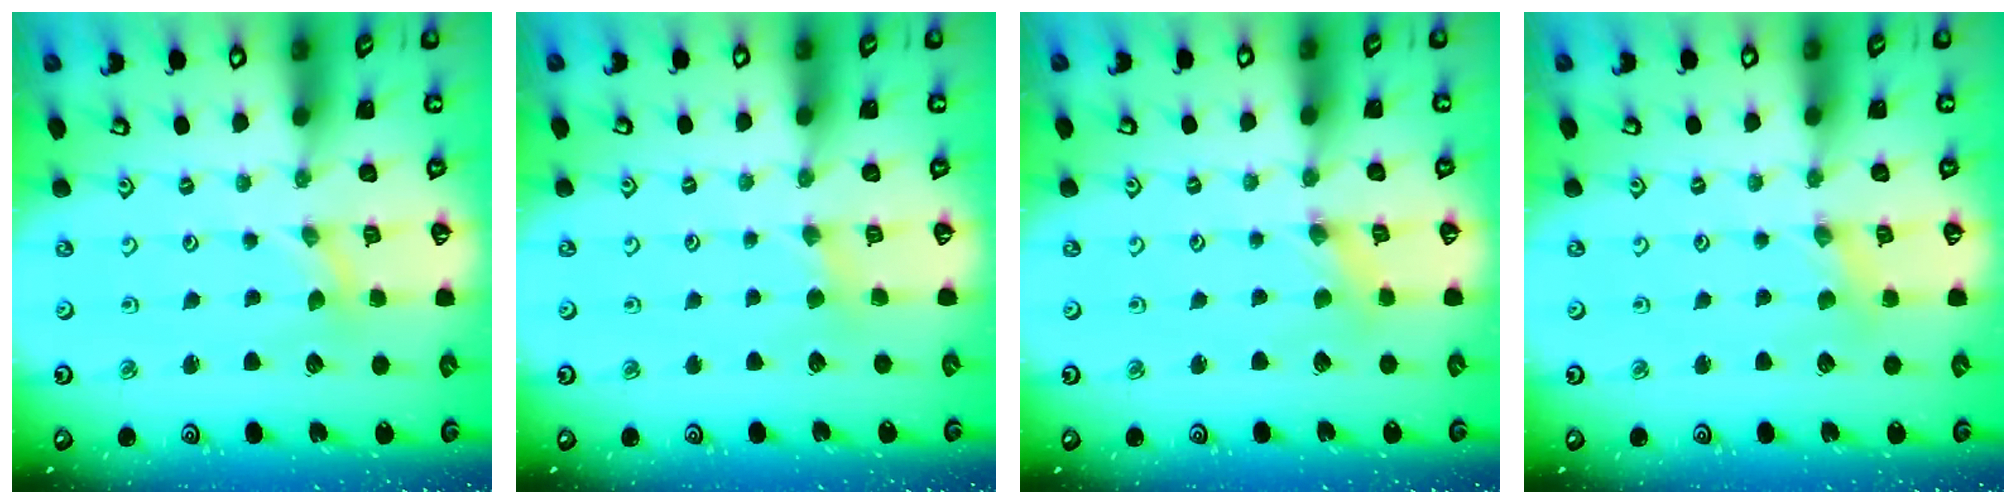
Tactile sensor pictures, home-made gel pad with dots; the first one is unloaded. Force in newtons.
{"total": 1.9, "press": 1.9, "slide": 0.4}
{"total": 1.3, "press": 1.3, "slide": 0.2}
{"total": 1.0, "press": 0.9, "slide": 0.3}